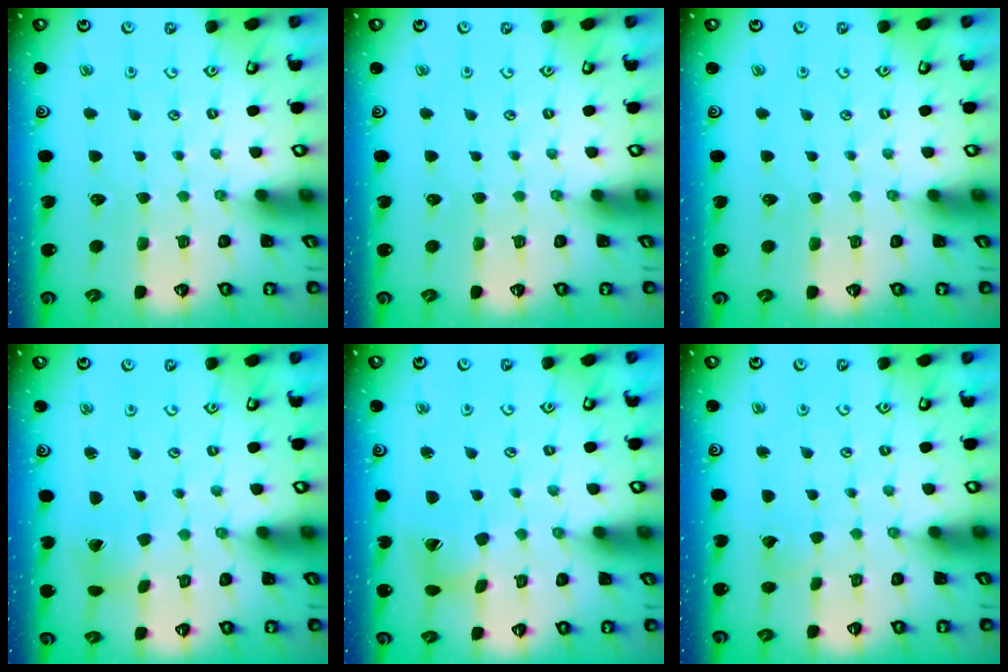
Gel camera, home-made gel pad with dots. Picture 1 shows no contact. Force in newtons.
{"total": 0.0}
{"total": 0.0}
{"total": 1.2, "press": 1.2, "slide": 0.2}
{"total": 7.5, "press": 7.5, "slide": 0.6}
{"total": 1.4, "press": 1.4, "slide": 0.0}